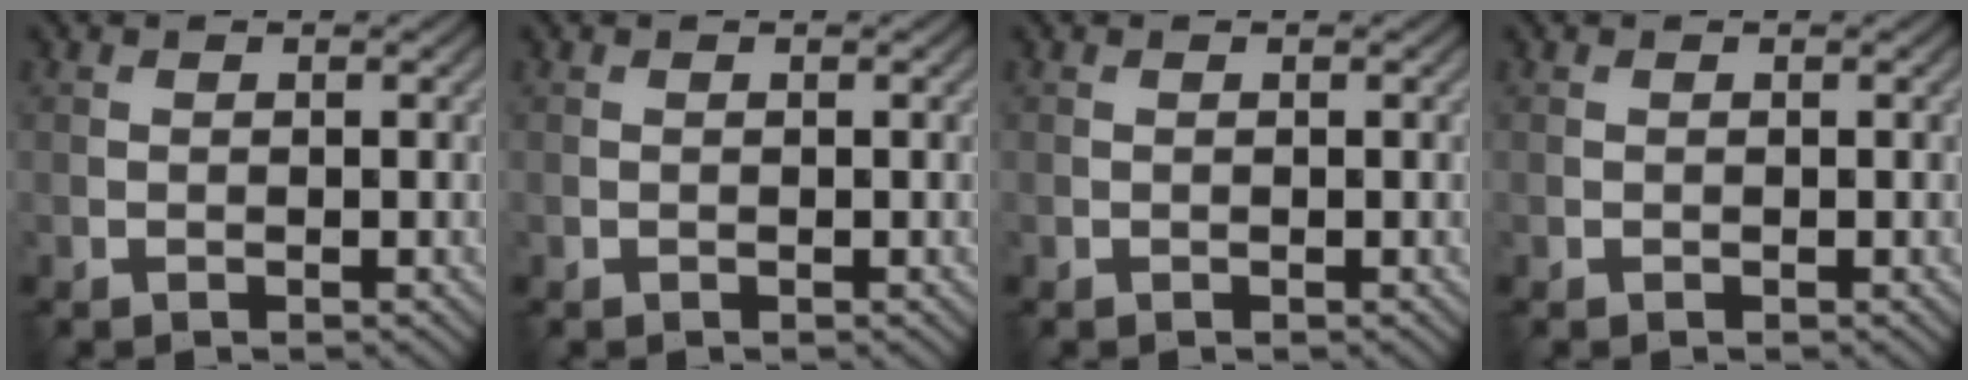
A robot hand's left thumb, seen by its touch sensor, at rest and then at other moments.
{"total": 0.0}
{"total": 0.0}
{"total": 0.0}